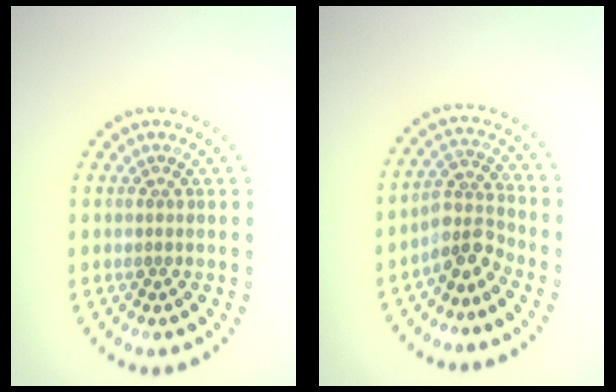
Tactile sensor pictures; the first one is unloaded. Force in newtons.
{"total": 3.1, "press": 2.2, "slide": 2.2}